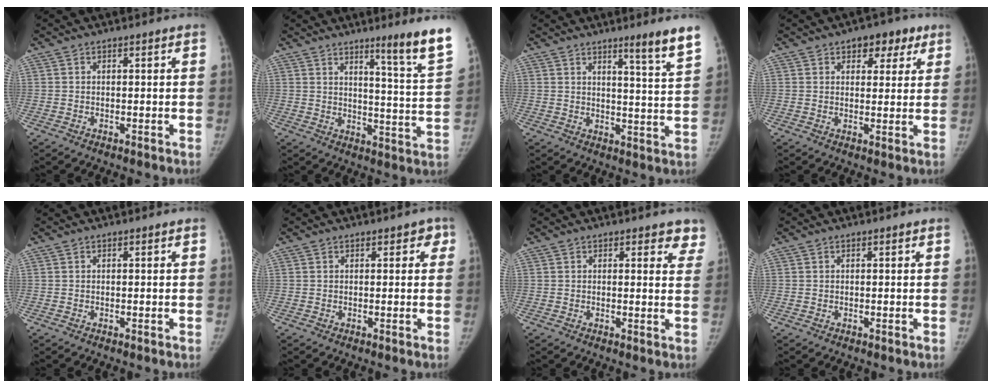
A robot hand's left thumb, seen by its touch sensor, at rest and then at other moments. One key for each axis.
{"total": 11.7, "fx": 8.0, "fy": -0.7, "fz": 8.6, "tx": -0.108, "ty": -0.071, "tz": 0.109}
{"total": 7.6, "fx": 5.4, "fy": -0.5, "fz": 5.4, "tx": -0.068, "ty": -0.047, "tz": 0.076}
{"total": 6.6, "fx": 3.6, "fy": 4.0, "fz": 3.8, "tx": -0.007, "ty": -0.009, "tz": 0.043}
{"total": 0.0}
{"total": 2.2, "fx": 1.1, "fy": 1.4, "fz": 1.4, "tx": 0.011, "ty": 0.002, "tz": 0.008}
{"total": 4.9, "fx": 4.0, "fy": 2.1, "fz": 1.8, "tx": 0.019, "ty": -0.019, "tz": 0.032}
{"total": 0.0}